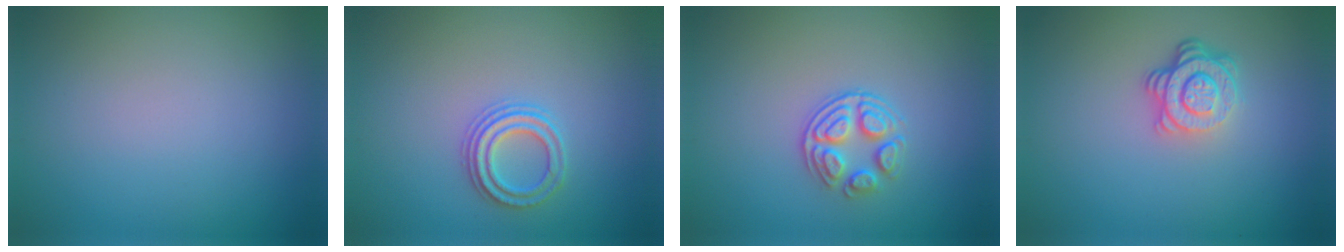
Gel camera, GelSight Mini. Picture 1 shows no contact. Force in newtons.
{"total": 2.3, "press": 2.2, "slide": 0.6}
{"total": 3.0, "press": 2.6, "slide": 1.5}
{"total": 3.8, "press": 2.7, "slide": 2.6}